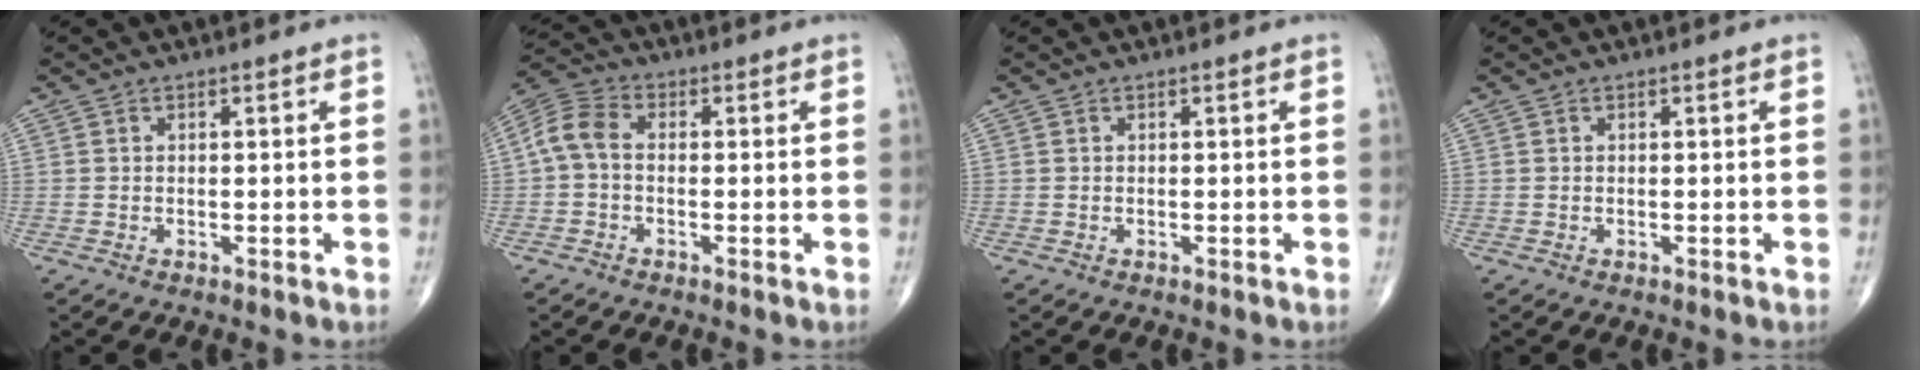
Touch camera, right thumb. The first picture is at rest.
{"total": 6.1, "force": [-0.4, 4.0, 4.6], "torque": [-0.091, 0.019, -0.021]}
{"total": 0.0}
{"total": 0.0}